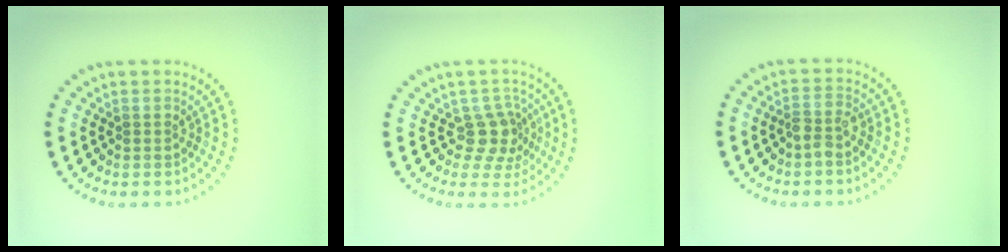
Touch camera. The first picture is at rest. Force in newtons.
{"total": 2.8, "press": 2.1, "slide": 1.9}
{"total": 1.8, "press": 1.6, "slide": 0.8}